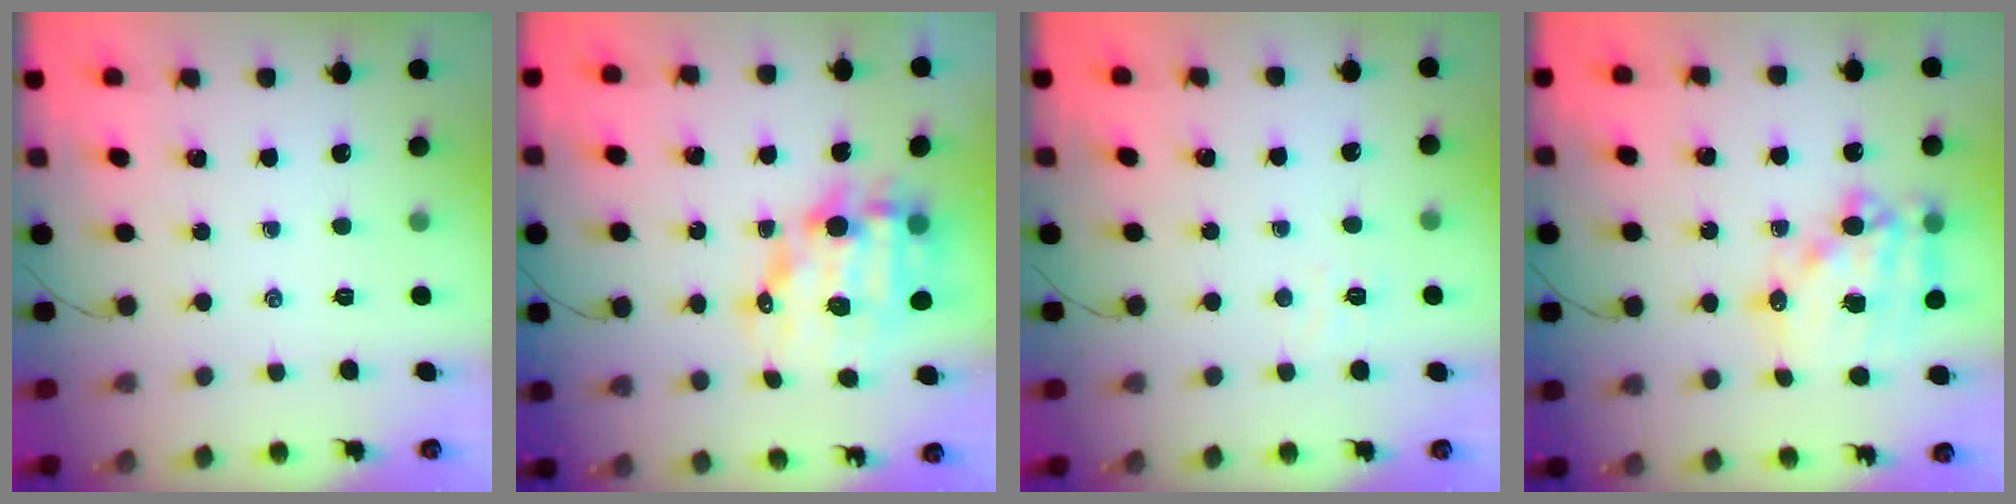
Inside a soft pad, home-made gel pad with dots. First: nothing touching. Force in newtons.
{"total": 13.9, "press": 13.5, "slide": 3.0}
{"total": 3.2, "press": 3.1, "slide": 0.8}
{"total": 16.4, "press": 16.1, "slide": 3.3}